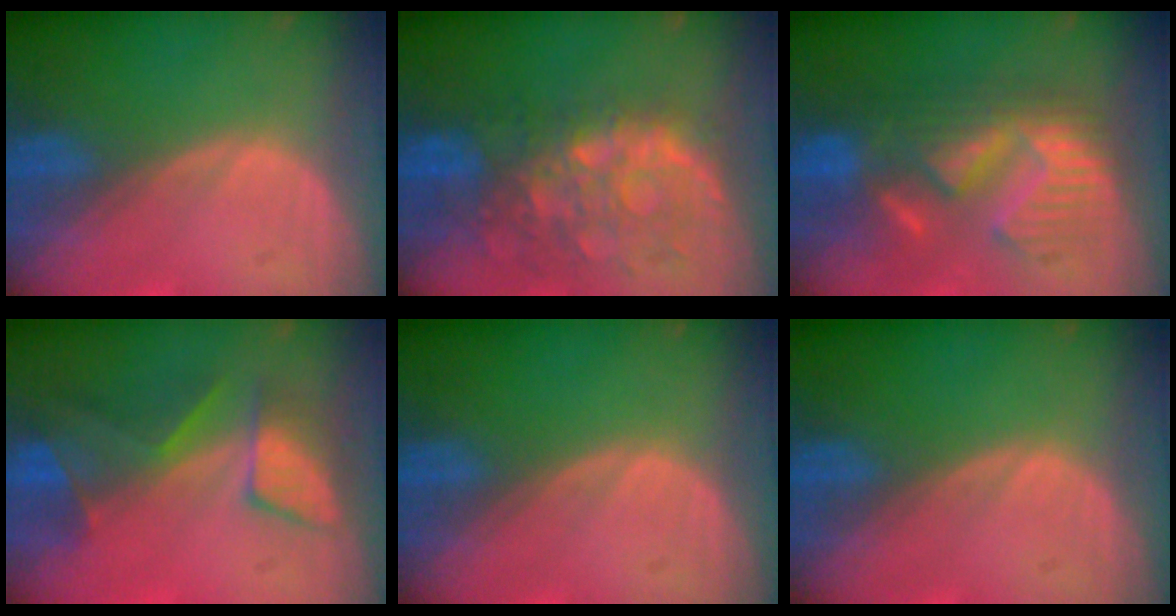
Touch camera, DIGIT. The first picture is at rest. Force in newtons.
{"total": 10.4, "press": 9.3, "slide": 4.7}
{"total": 10.1, "press": 10.0, "slide": 0.6}
{"total": 7.4, "press": 7.2, "slide": 1.7}
{"total": 0.0}
{"total": 0.0}